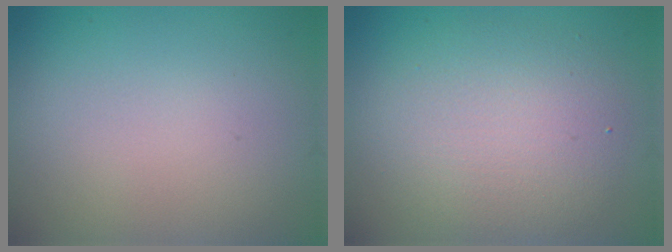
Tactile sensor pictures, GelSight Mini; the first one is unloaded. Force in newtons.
{"total": 4.8, "press": 4.8, "slide": 0.1}